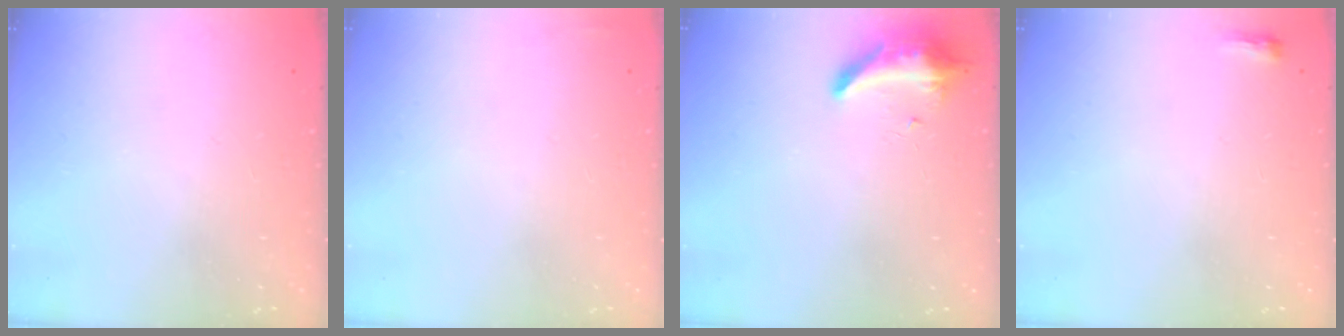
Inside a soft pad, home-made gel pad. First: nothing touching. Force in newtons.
{"total": 2.9, "press": 2.4, "slide": 1.6}
{"total": 8.6, "press": 8.6, "slide": 1.1}
{"total": 2.6, "press": 2.5, "slide": 0.6}